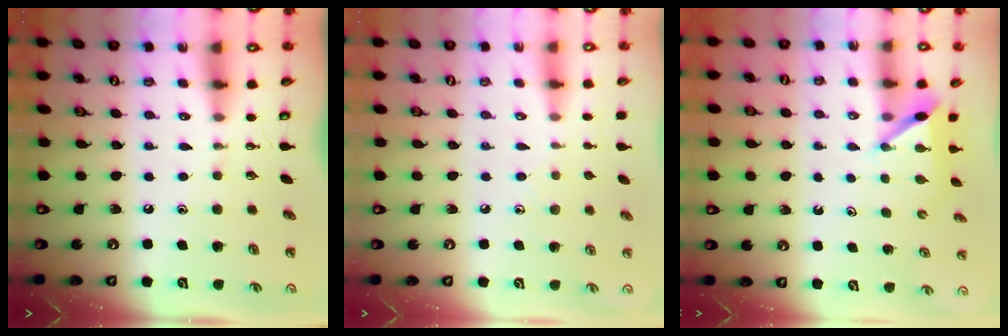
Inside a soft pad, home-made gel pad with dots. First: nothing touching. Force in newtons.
{"total": 6.1, "press": 6.1, "slide": 0.6}
{"total": 6.0, "press": 6.0, "slide": 0.5}